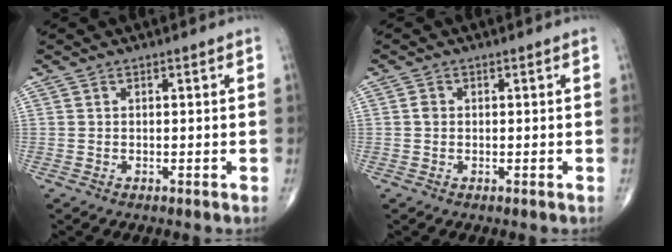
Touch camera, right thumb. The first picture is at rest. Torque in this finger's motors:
{"motor_torque": [-0.31, 0.39, 0.23, -0.01, -0.02]}